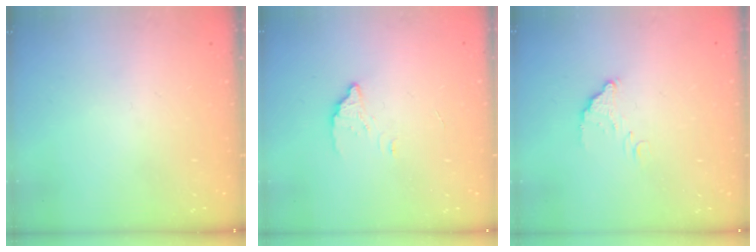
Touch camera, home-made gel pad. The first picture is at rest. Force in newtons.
{"total": 2.3, "press": 2.3, "slide": 0.2}
{"total": 4.9, "press": 4.9, "slide": 0.2}